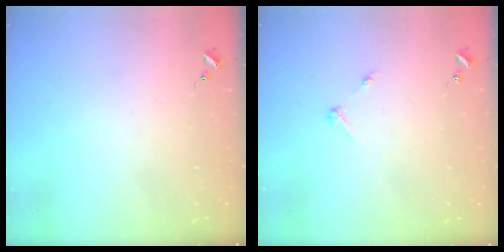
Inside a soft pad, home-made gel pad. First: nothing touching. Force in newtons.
{"total": 2.7, "press": 2.7, "slide": 0.3}